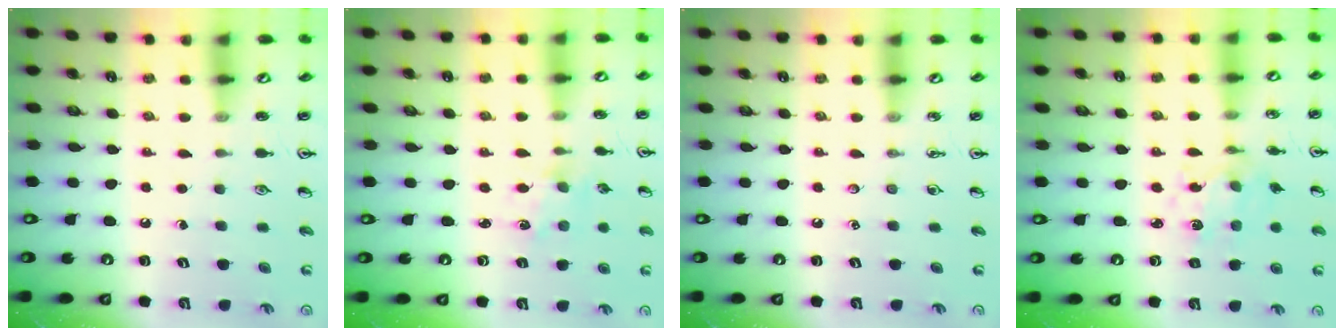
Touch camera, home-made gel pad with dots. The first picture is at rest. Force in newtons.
{"total": 1.2, "press": 1.2, "slide": 0.2}
{"total": 0.0}
{"total": 5.2, "press": 5.0, "slide": 1.5}